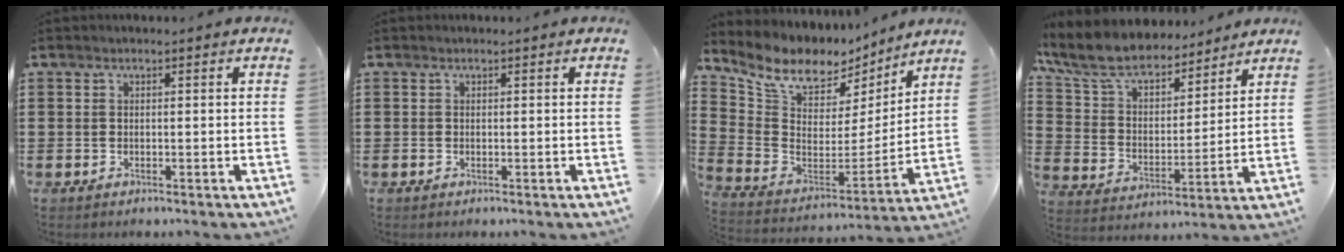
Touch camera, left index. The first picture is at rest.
{"total": 0.0}
{"total": 9.8, "force": [7.8, 4.6, 3.8], "torque": [-0.111, -0.049, 0.139]}
{"total": 9.1, "force": [8.1, 2.6, 3.3], "torque": [-0.102, -0.045, 0.144]}